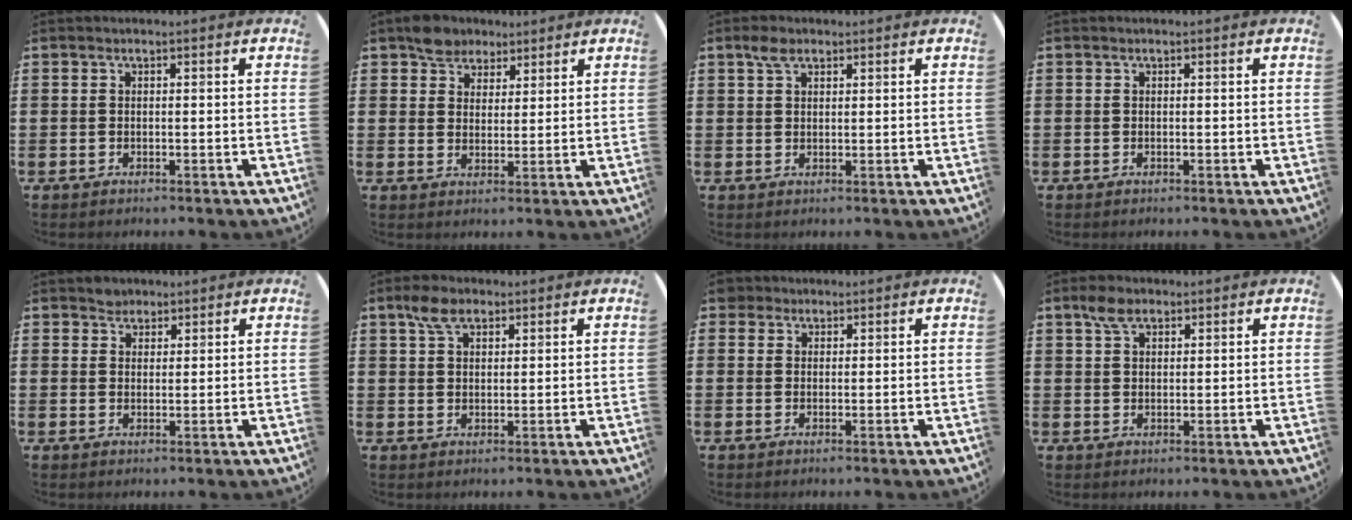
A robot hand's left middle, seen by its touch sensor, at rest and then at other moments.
{"total": 4.2, "force": [3.4, 2.3, 0.3], "torque": [-0.010, 0.004, 0.067]}
{"total": 2.4, "force": [1.7, 1.2, 1.2], "torque": [-0.019, 0.002, 0.030]}
{"total": 0.0}
{"total": 2.1, "force": [1.9, 0.9, -0.2], "torque": [0.008, 0.000, 0.036]}
{"total": 4.0, "force": [2.8, 2.0, 2.1], "torque": [-0.039, 0.005, 0.049]}
{"total": 1.9, "force": [1.6, 1.0, 0.2], "torque": [0.001, 0.003, 0.030]}
{"total": 3.3, "force": [2.3, 1.7, 1.6], "torque": [-0.029, 0.003, 0.042]}